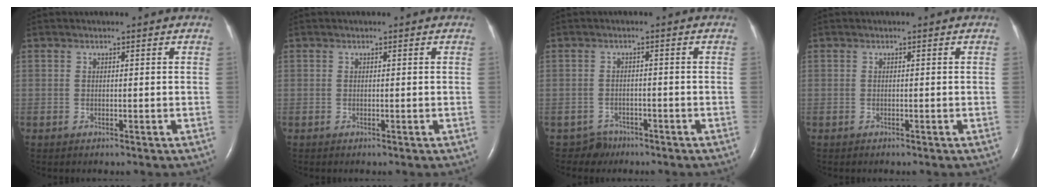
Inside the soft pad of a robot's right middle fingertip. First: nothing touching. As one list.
[{"total": 0.0}, {"total": 2.4, "force": [-1.8, 1.3, -0.9], "torque": [0.011, 0.005, -0.029]}, {"total": 0.0}]